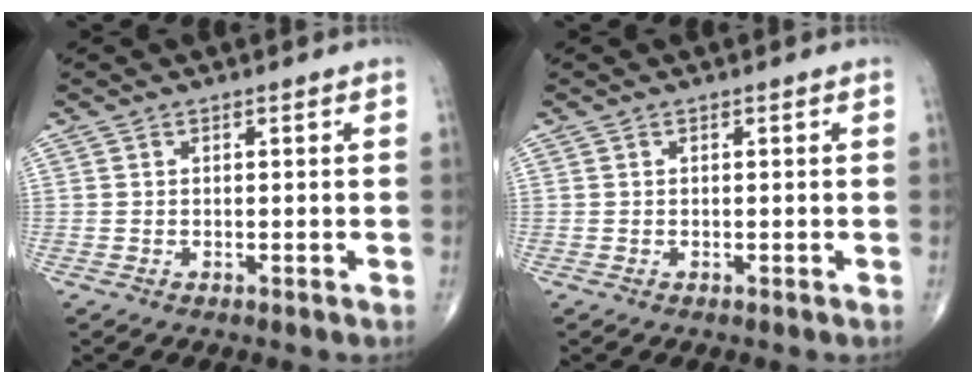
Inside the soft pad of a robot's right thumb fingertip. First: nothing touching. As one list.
[{"total": 0.0}]